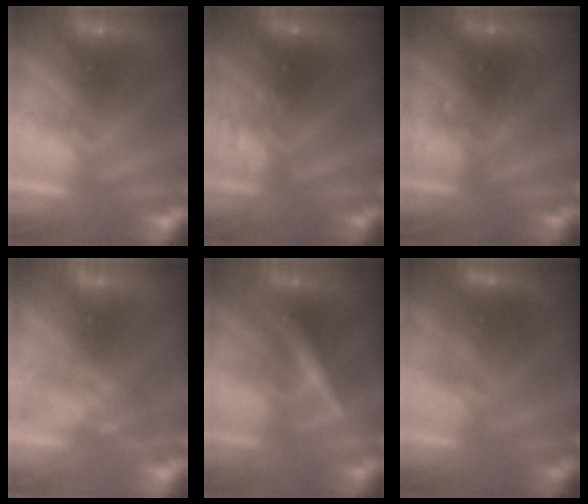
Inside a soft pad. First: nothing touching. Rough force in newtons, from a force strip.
{"total": 2.9}
{"total": 2.9}
{"total": 2.7}
{"total": 2.4}
{"total": 2.5}